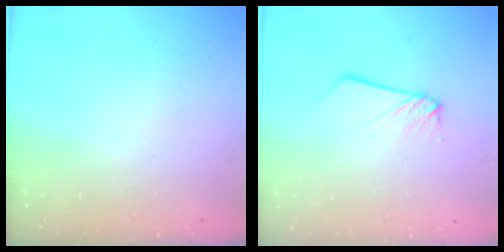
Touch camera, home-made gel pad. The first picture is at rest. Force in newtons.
{"total": 2.6, "press": 2.6, "slide": 0.2}